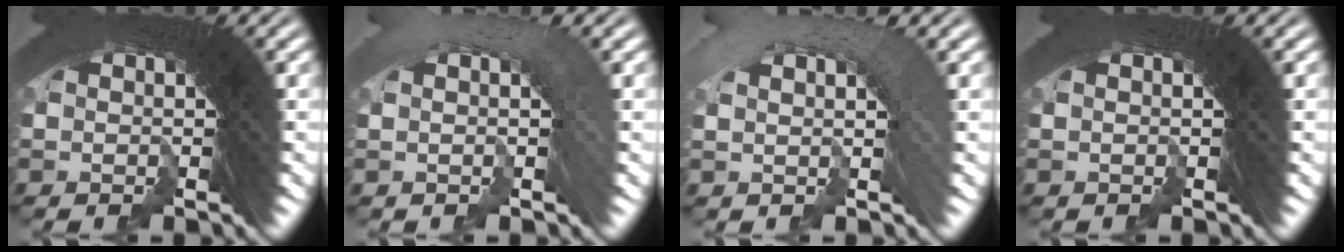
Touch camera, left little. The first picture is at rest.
{"total": 2.6, "force": [-2.3, 0.5, -1.2], "torque": [0.020, 0.006, -0.038]}
{"total": 2.4, "force": [-2.0, 1.2, -0.6], "torque": [0.007, 0.002, -0.032]}
{"total": 0.0}